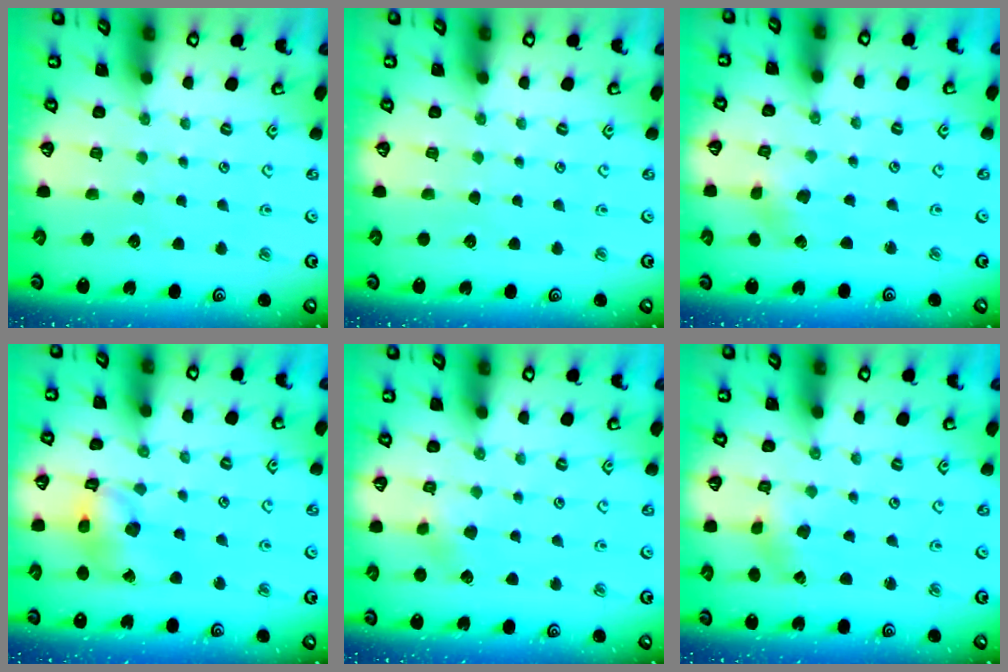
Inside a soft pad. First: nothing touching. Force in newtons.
{"total": 0.0}
{"total": 2.4, "press": 2.3, "slide": 0.6}
{"total": 12.8, "press": 12.7, "slide": 1.6}
{"total": 3.1, "press": 3.1, "slide": 0.4}
{"total": 1.5, "press": 1.5, "slide": 0.3}